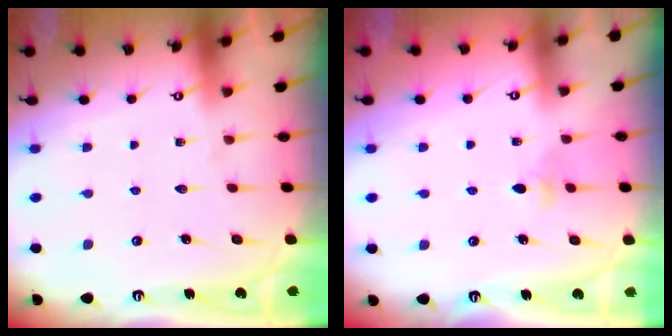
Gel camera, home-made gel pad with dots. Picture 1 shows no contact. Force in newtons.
{"total": 3.1, "press": 3.0, "slide": 0.7}